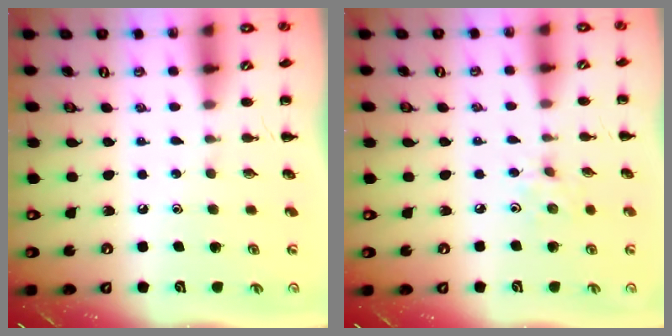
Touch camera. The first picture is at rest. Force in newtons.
{"total": 4.0, "press": 3.8, "slide": 1.3}